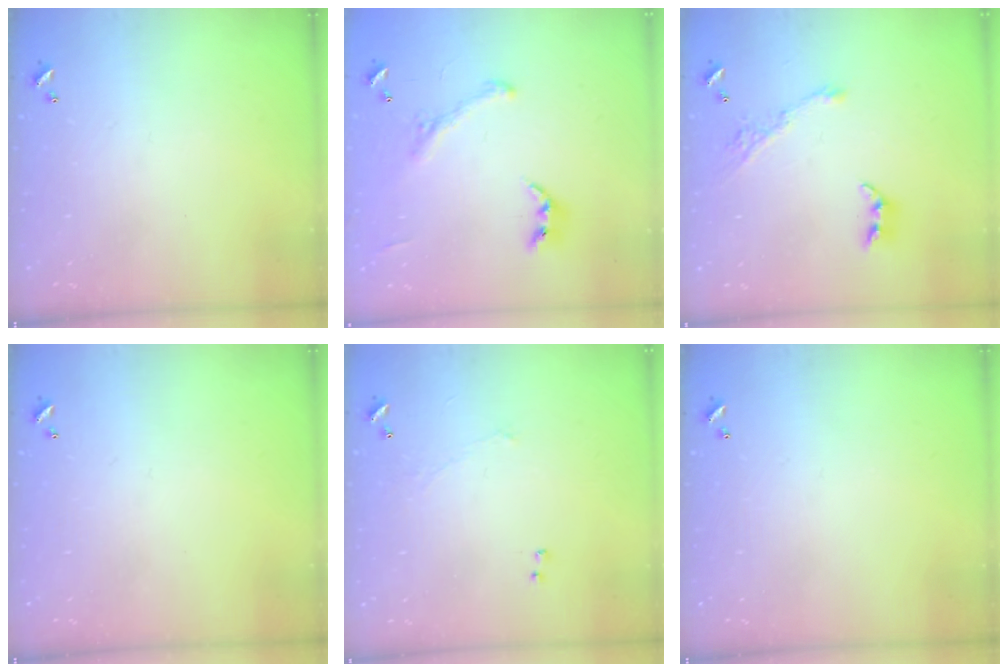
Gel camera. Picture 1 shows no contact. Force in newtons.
{"total": 0.5, "press": 0.0, "slide": 0.5}
{"total": 7.9, "press": 7.9, "slide": 0.8}
{"total": 0.0}
{"total": 0.9, "press": 0.7, "slide": 0.7}
{"total": 0.0}